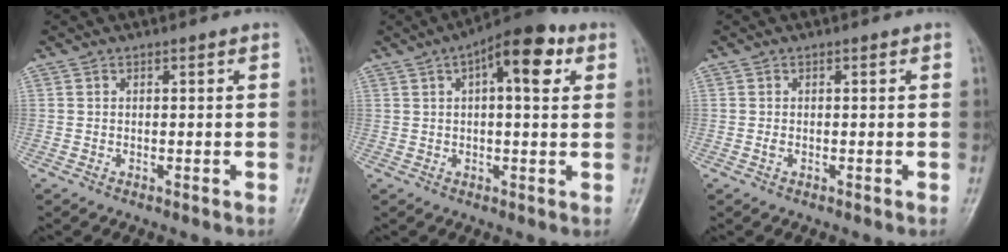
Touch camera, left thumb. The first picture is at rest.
{"total": 11.1, "force": [4.2, 4.4, 9.3], "torque": [-0.121, 0.018, 0.055]}
{"total": 0.8, "force": [0.0, 0.3, 0.7], "torque": [-0.013, 0.001, 0.001]}